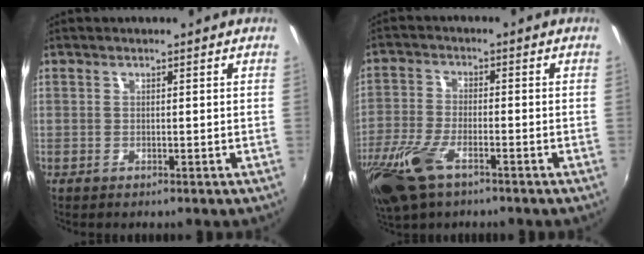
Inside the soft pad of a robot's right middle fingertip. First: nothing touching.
{"total": 11.8, "force": [-6.9, 4.9, 8.2], "torque": [-0.196, -0.027, -0.140]}